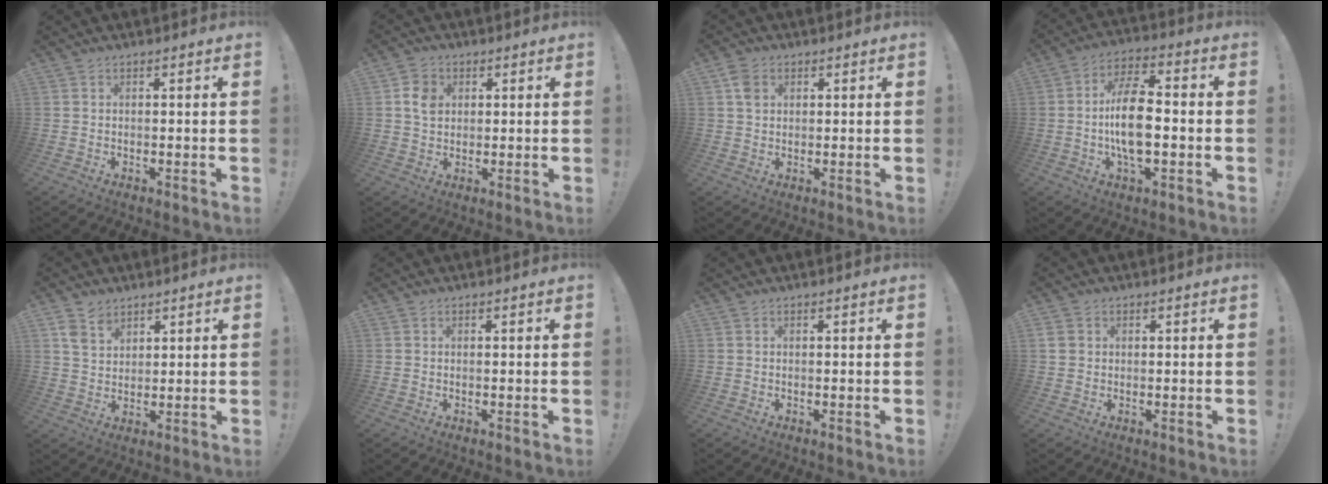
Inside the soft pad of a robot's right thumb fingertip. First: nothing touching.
{"total": 5.8, "force": [1.5, 4.8, 2.9], "torque": [-0.031, 0.002, 0.027]}
{"total": 4.6, "force": [1.6, 3.4, 2.7], "torque": [-0.042, 0.004, 0.033]}
{"total": 13.4, "force": [-2.1, 6.3, 11.7], "torque": [-0.228, 0.010, -0.041]}
{"total": 5.9, "force": [4.3, 3.5, 1.9], "torque": [-0.034, -0.021, 0.083]}
{"total": 0.0}
{"total": 0.0}
{"total": 2.5, "force": [0.8, 2.1, 1.0], "torque": [-0.013, 0.001, 0.017]}